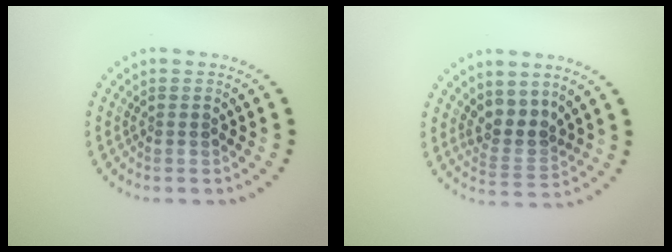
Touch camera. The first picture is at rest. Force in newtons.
{"total": 2.9, "press": 2.1, "slide": 1.9}